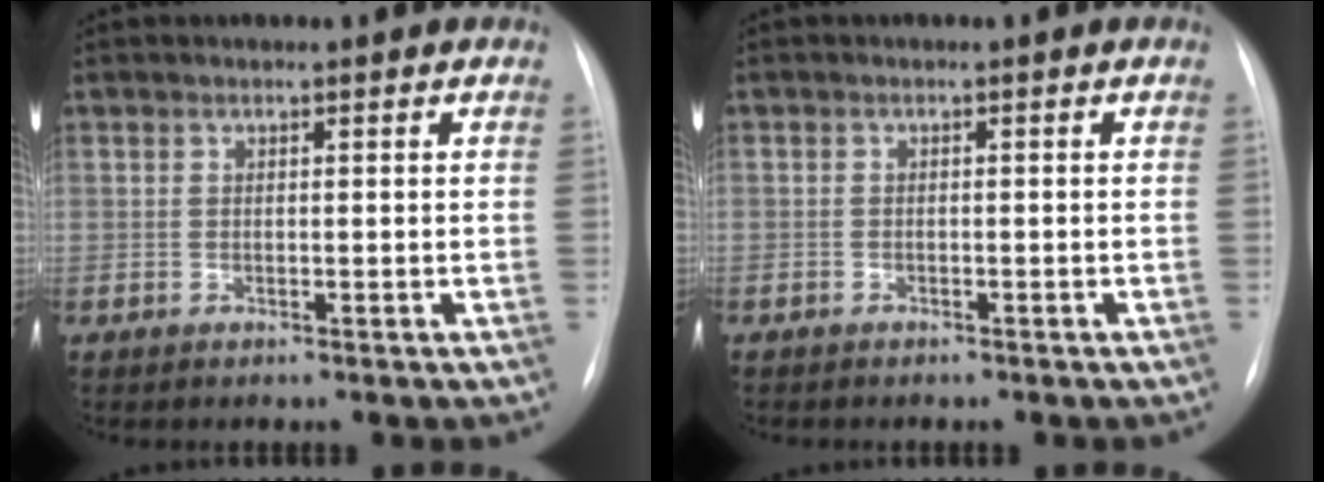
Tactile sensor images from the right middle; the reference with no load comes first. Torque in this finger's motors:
{"motor_torque": [-0.15, -0.45, -0.68, -0.21]}